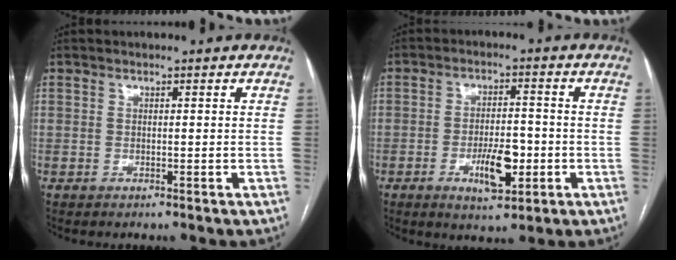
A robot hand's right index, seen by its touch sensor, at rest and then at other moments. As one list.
[{"total": 7.2, "force": [-2.3, 2.6, 6.3], "torque": [-0.107, -0.001, -0.032]}]